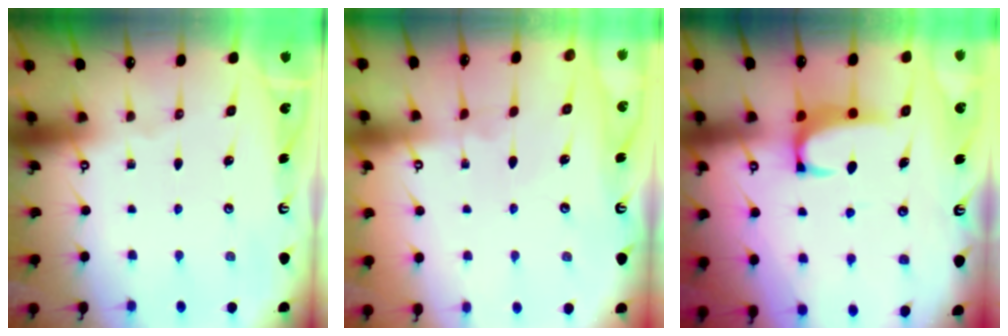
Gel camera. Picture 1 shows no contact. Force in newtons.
{"total": 4.0, "press": 4.0, "slide": 0.2}
{"total": 2.1, "press": 2.1, "slide": 0.3}